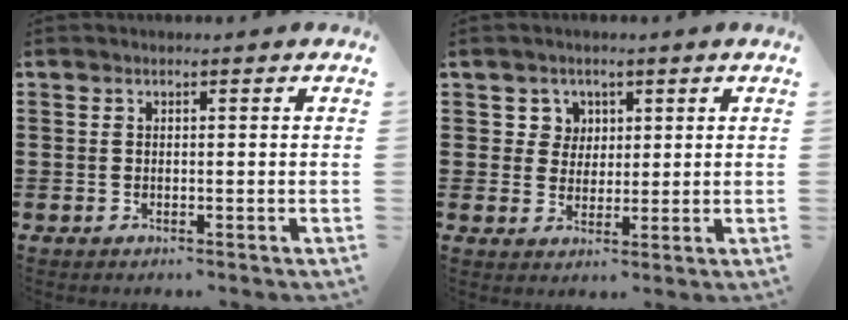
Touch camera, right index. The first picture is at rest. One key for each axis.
{"total": 3.7, "fx": 1.6, "fy": 3.3, "fz": 0.5, "tx": -0.027, "ty": 0.013, "tz": 0.028}